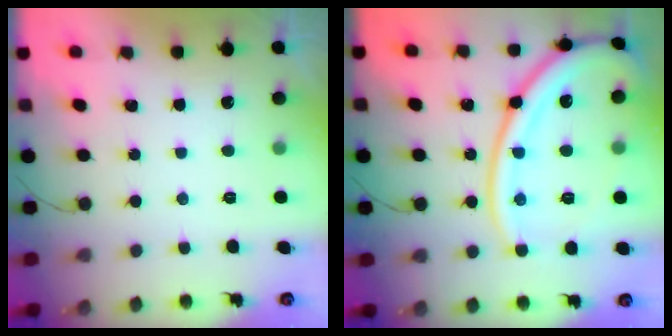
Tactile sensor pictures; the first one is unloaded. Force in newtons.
{"total": 21.4, "press": 21.2, "slide": 2.7}